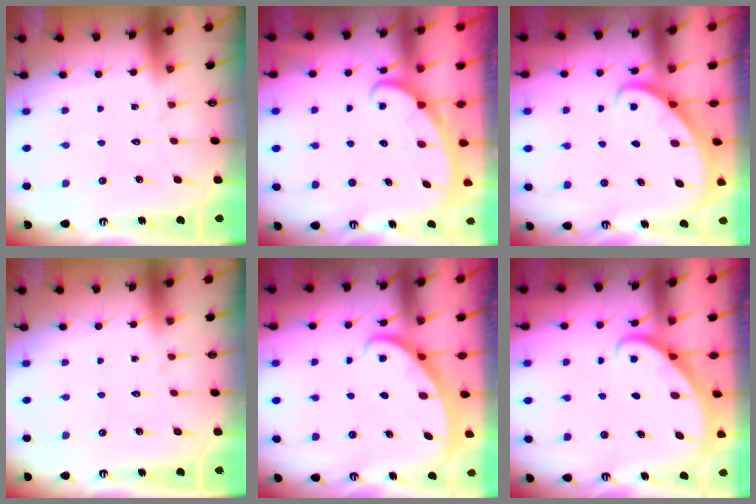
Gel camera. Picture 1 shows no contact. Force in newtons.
{"total": 2.4, "press": 2.4, "slide": 0.3}
{"total": 2.7, "press": 2.7, "slide": 0.2}
{"total": 0.0}
{"total": 3.0, "press": 3.0, "slide": 0.1}
{"total": 2.8, "press": 2.8, "slide": 0.2}